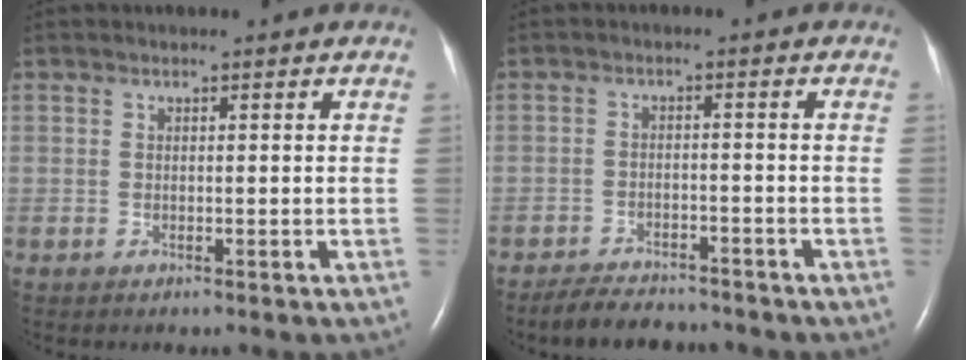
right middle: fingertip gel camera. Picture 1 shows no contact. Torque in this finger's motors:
{"motor_torque": [-0.07, 0.07, 0.07, 0.03]}